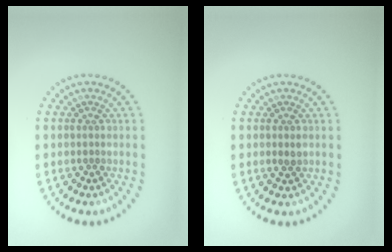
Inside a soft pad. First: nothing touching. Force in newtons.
{"total": 0.8, "press": 0.8, "slide": 0.2}